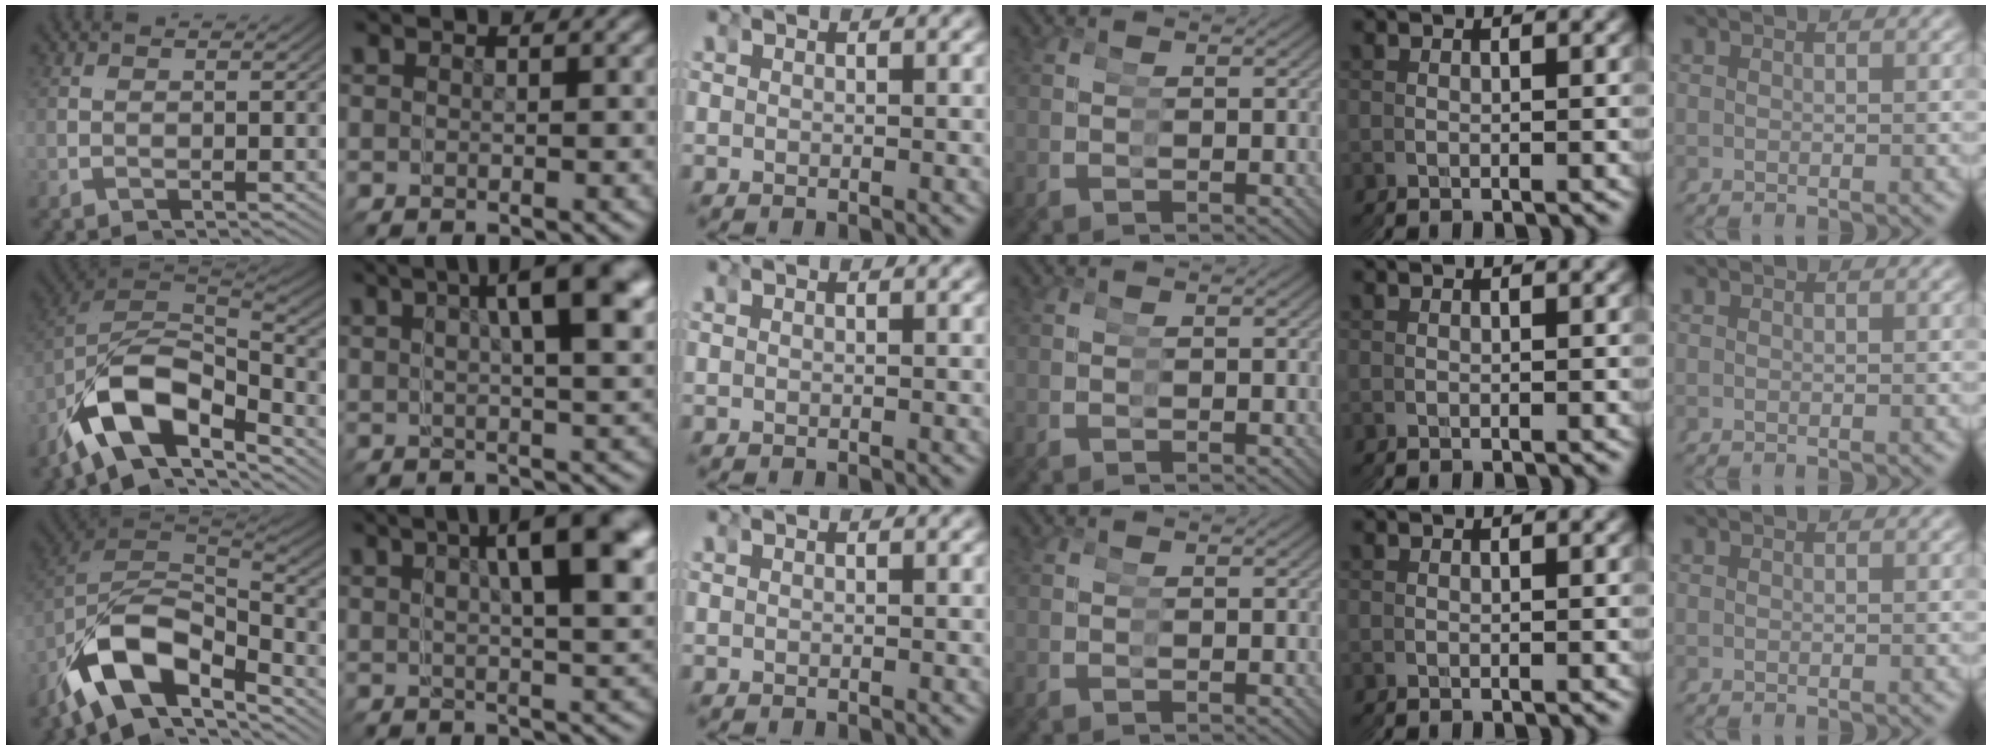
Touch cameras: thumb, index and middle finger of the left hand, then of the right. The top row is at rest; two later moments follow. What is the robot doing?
{"motion": "grasp_and_lifting", "object": "toy banana"}